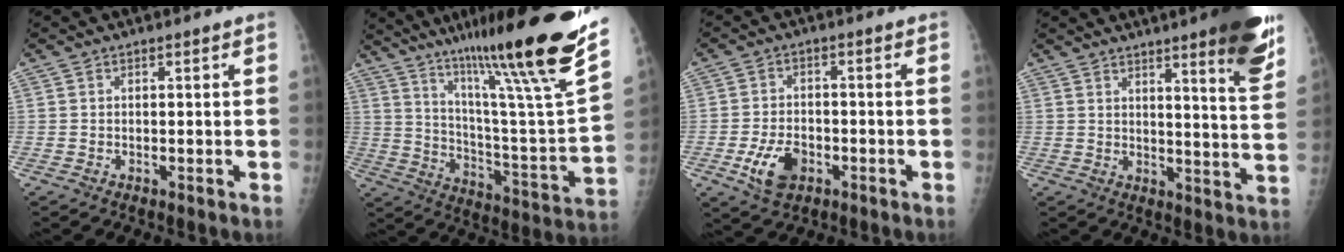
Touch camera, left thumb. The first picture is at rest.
{"total": 31.3, "force": [21.1, 2.4, 22.9], "torque": [-0.332, -0.099, 0.327]}
{"total": 7.2, "force": [-3.0, 4.6, 4.7], "torque": [-0.082, 0.009, -0.048]}
{"total": 14.1, "force": [9.0, 1.6, 10.8], "torque": [-0.121, -0.052, 0.113]}